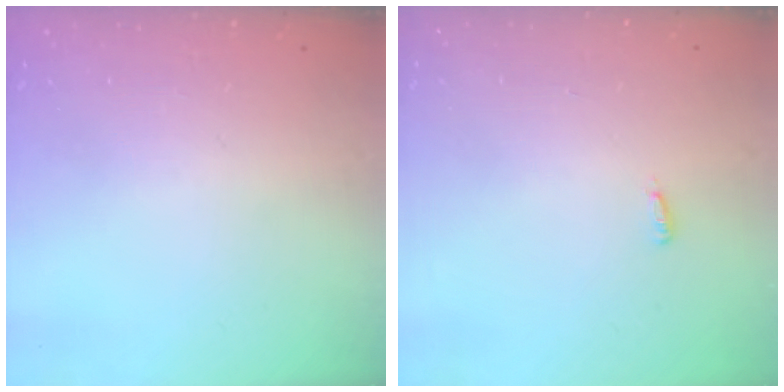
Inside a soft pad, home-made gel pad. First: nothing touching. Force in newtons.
{"total": 2.9, "press": 2.8, "slide": 0.9}